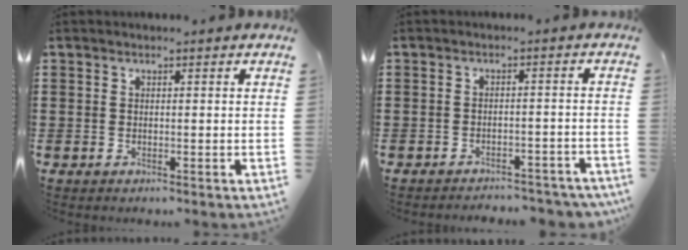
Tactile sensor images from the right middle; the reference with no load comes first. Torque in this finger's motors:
{"motor_torque": [2.14, 0.00, 0.11, 0.06]}